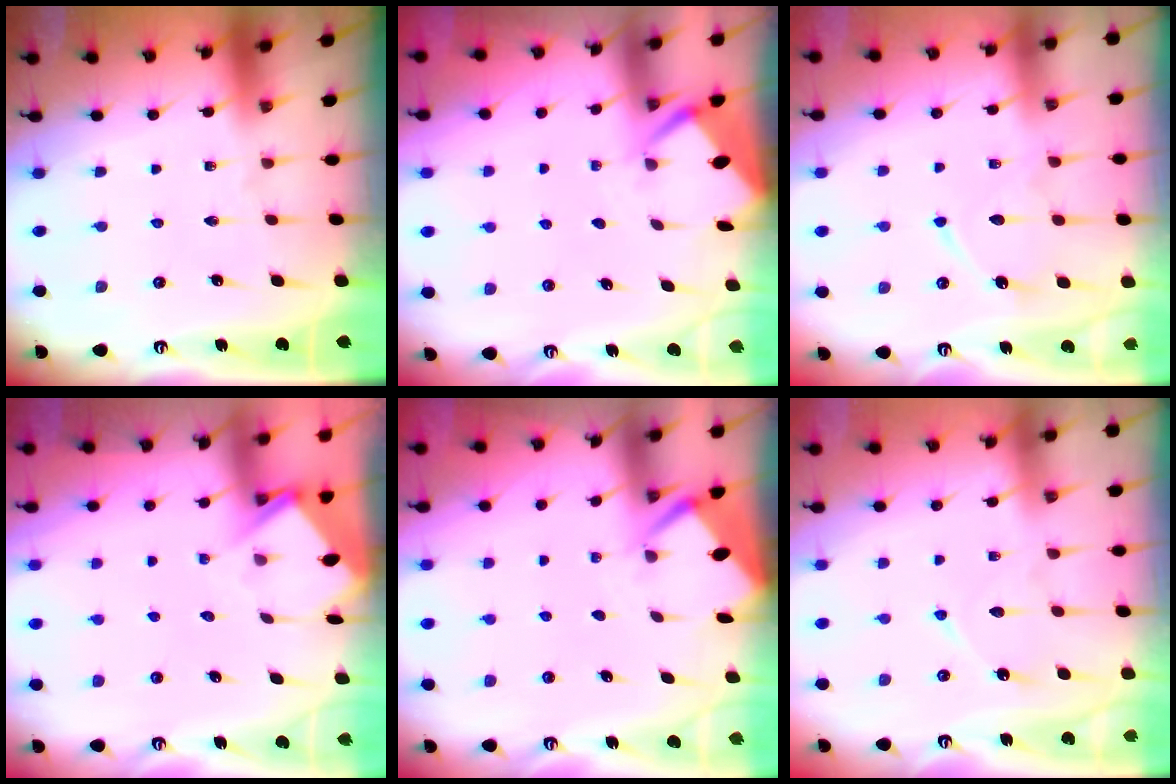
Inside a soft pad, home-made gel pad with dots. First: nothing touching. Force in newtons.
{"total": 2.7, "press": 2.6, "slide": 0.4}
{"total": 8.9, "press": 8.9, "slide": 0.8}
{"total": 3.9, "press": 3.9, "slide": 0.4}
{"total": 2.8, "press": 2.8, "slide": 0.3}
{"total": 6.6, "press": 6.6, "slide": 0.7}